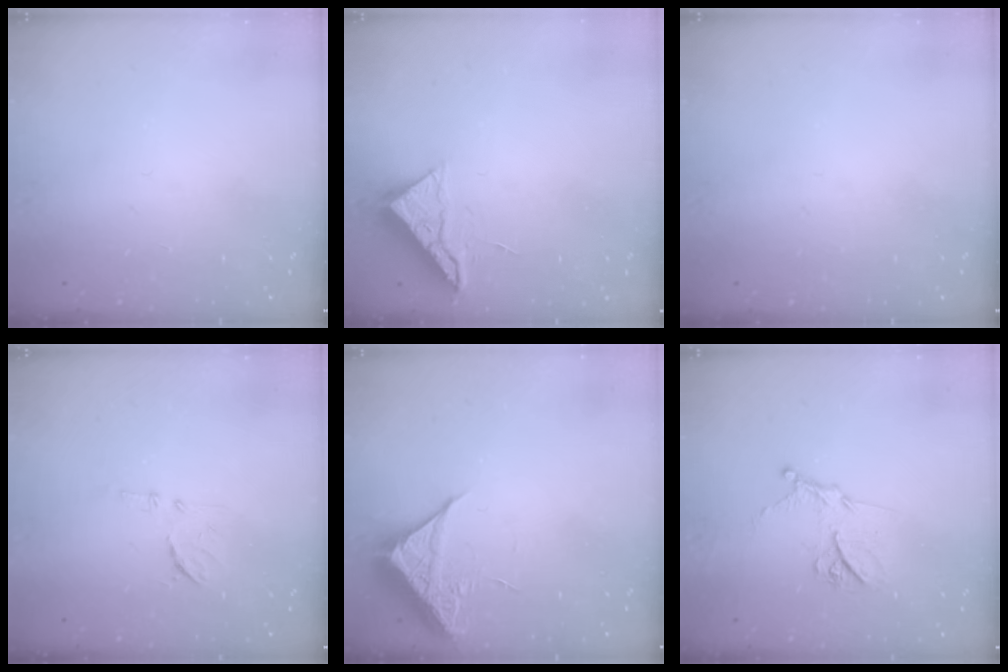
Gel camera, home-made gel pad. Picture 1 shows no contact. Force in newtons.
{"total": 6.5, "press": 6.5, "slide": 0.1}
{"total": 0.0}
{"total": 7.5, "press": 7.5, "slide": 0.8}
{"total": 6.4, "press": 6.4, "slide": 0.4}
{"total": 12.6, "press": 12.5, "slide": 0.9}